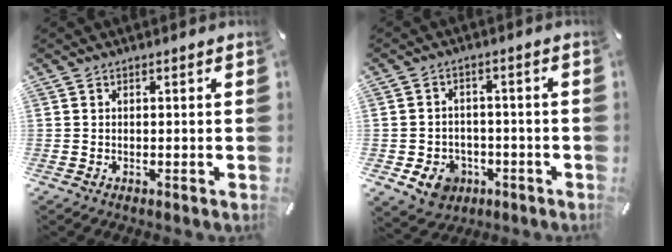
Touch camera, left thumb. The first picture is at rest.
{"total": 7.4, "force": [-3.3, 6.1, 2.7], "torque": [-0.046, 0.019, -0.061]}